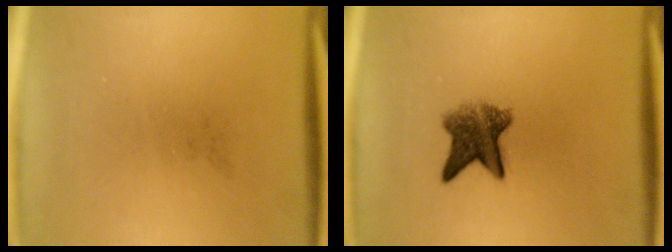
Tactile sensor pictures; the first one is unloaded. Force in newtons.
{"total": 5.9}